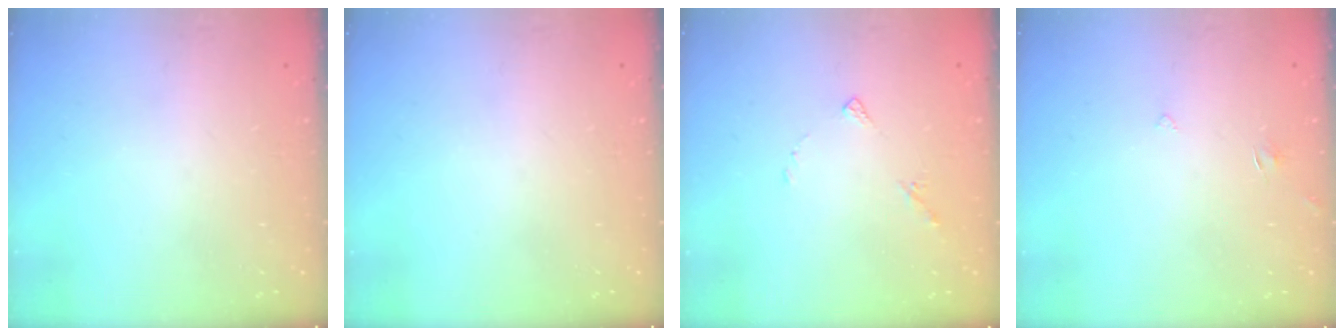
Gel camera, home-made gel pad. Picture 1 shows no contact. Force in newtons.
{"total": 0.0}
{"total": 4.9, "press": 4.9, "slide": 0.5}
{"total": 2.5, "press": 2.5, "slide": 0.3}